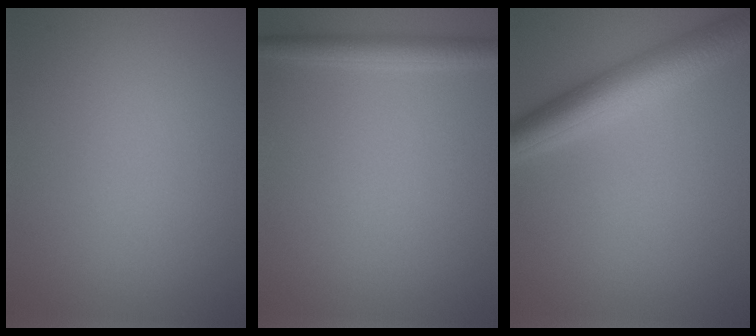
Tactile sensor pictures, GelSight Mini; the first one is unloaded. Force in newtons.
{"total": 2.3, "press": 2.3, "slide": 0.1}
{"total": 5.7, "press": 5.7, "slide": 0.1}